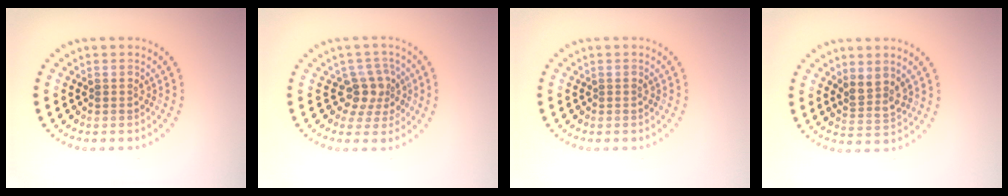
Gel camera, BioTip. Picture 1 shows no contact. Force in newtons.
{"total": 2.7, "press": 2.2, "slide": 1.7}
{"total": 0.0}
{"total": 2.2, "press": 1.8, "slide": 1.1}